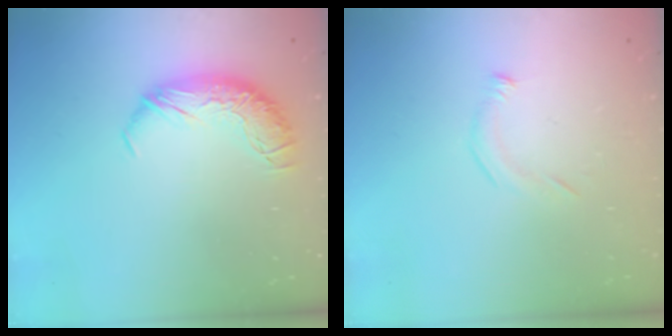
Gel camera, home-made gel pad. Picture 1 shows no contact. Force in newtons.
{"total": 6.1, "press": 6.1, "slide": 0.5}